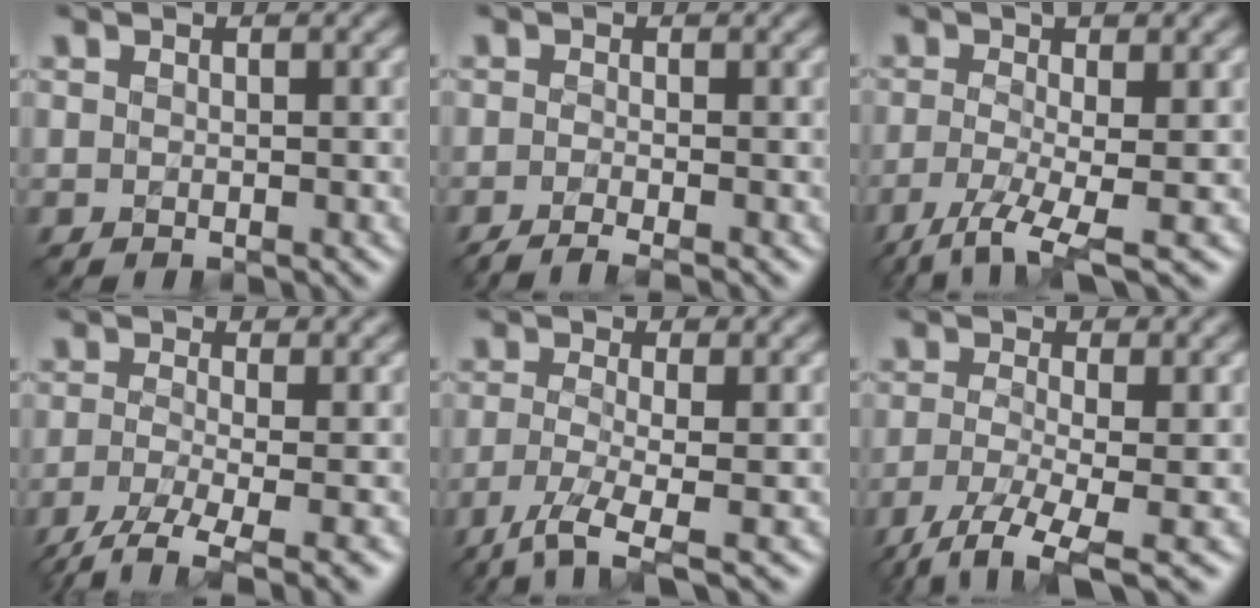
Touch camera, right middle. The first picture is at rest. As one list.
[{"total": 2.1, "force": [-1.3, 0.5, 1.5], "torque": [-0.016, 0.001, -0.035]}, {"total": 5.4, "force": [-2.2, 1.0, 4.8], "torque": [-0.092, 0.000, -0.052]}, {"total": 5.3, "force": [-2.5, 1.5, 4.4], "torque": [-0.076, -0.003, -0.055]}, {"total": 4.2, "force": [-2.1, 1.0, 3.5], "torque": [-0.070, -0.003, -0.052]}, {"total": 5.7, "force": [-3.3, 1.3, 4.5], "torque": [-0.088, -0.004, -0.068]}]